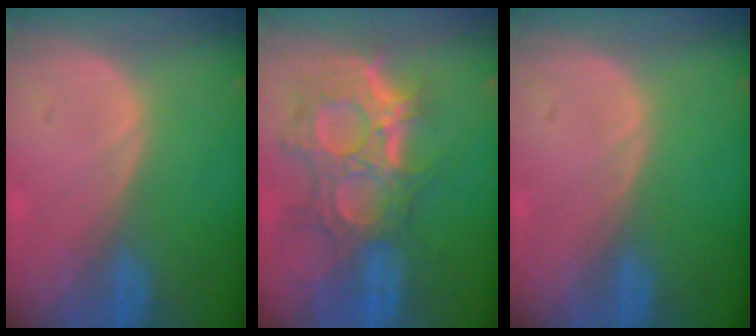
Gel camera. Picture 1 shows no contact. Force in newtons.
{"total": 11.8, "press": 10.6, "slide": 5.2}
{"total": 0.0}